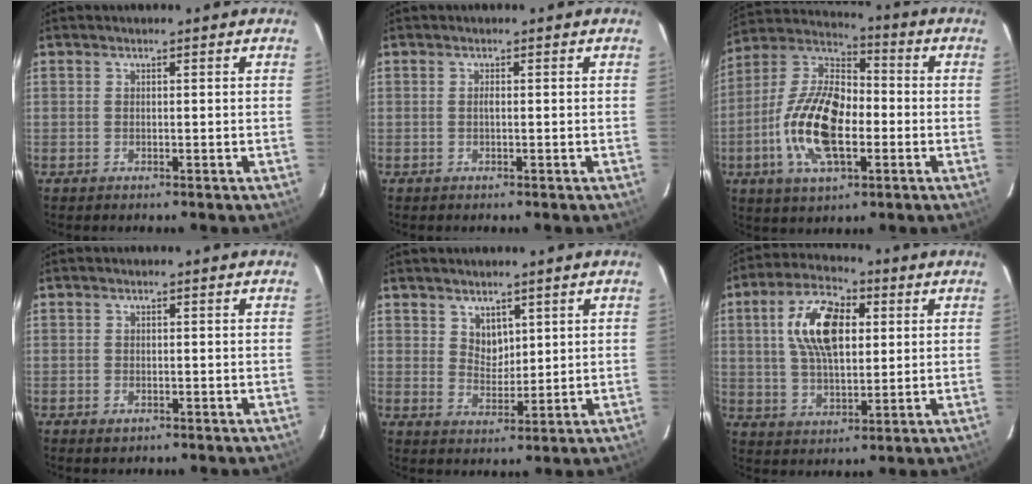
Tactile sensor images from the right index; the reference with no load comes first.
{"total": 0.6, "force": [-0.1, 0.0, 0.5], "torque": [-0.009, 0.003, -0.003]}
{"total": 17.7, "force": [-4.2, 8.5, 14.9], "torque": [-0.309, 0.001, -0.081]}
{"total": 1.3, "force": [-0.7, 1.0, 0.6], "torque": [-0.009, -0.002, -0.011]}
{"total": 4.0, "force": [2.5, 2.7, 1.4], "torque": [-0.016, 0.001, 0.049]}
{"total": 13.5, "force": [3.3, 6.9, 11.1], "torque": [-0.206, 0.023, 0.059]}